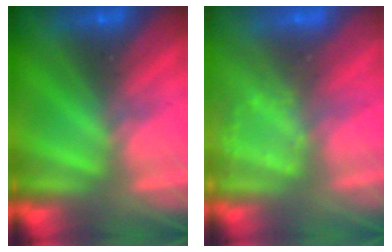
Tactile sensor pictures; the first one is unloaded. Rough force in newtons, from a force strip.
{"total": 3.0}